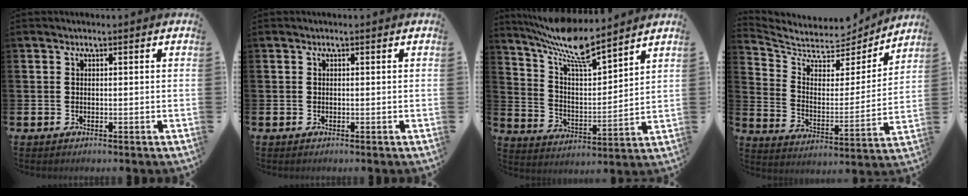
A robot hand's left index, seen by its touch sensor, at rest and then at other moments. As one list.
[{"total": 0.0}, {"total": 10.2, "force": [8.9, 1.4, 4.8], "torque": [-0.129, -0.049, 0.157]}, {"total": 6.5, "force": [6.0, 2.2, 0.8], "torque": [-0.061, -0.057, 0.100]}]